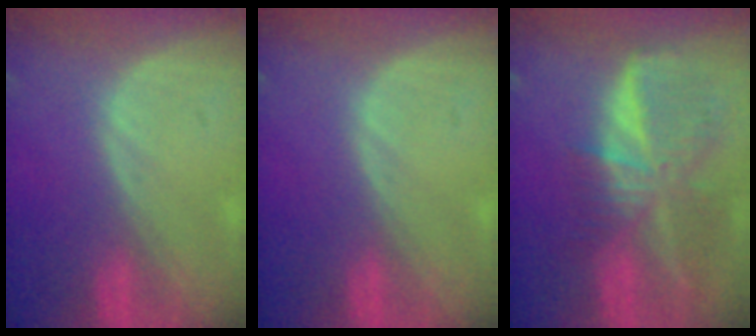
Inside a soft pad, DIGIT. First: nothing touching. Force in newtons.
{"total": 0.0}
{"total": 9.5, "press": 8.3, "slide": 4.6}